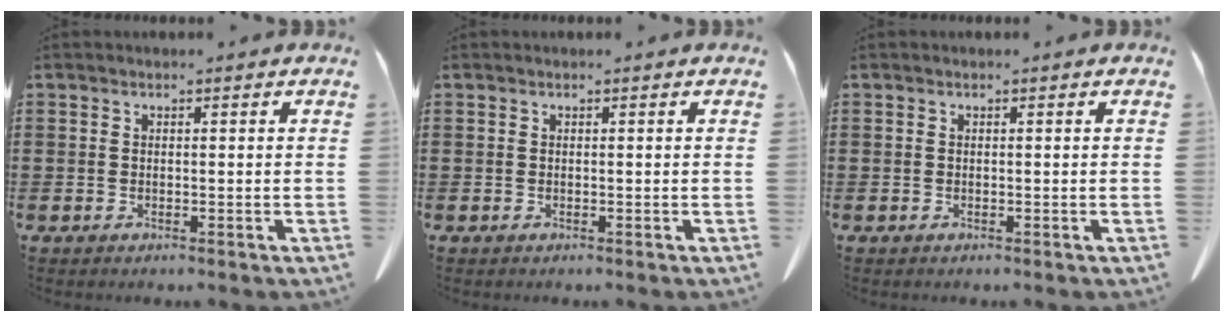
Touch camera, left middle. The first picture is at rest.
{"total": 0.0}
{"total": 0.0}